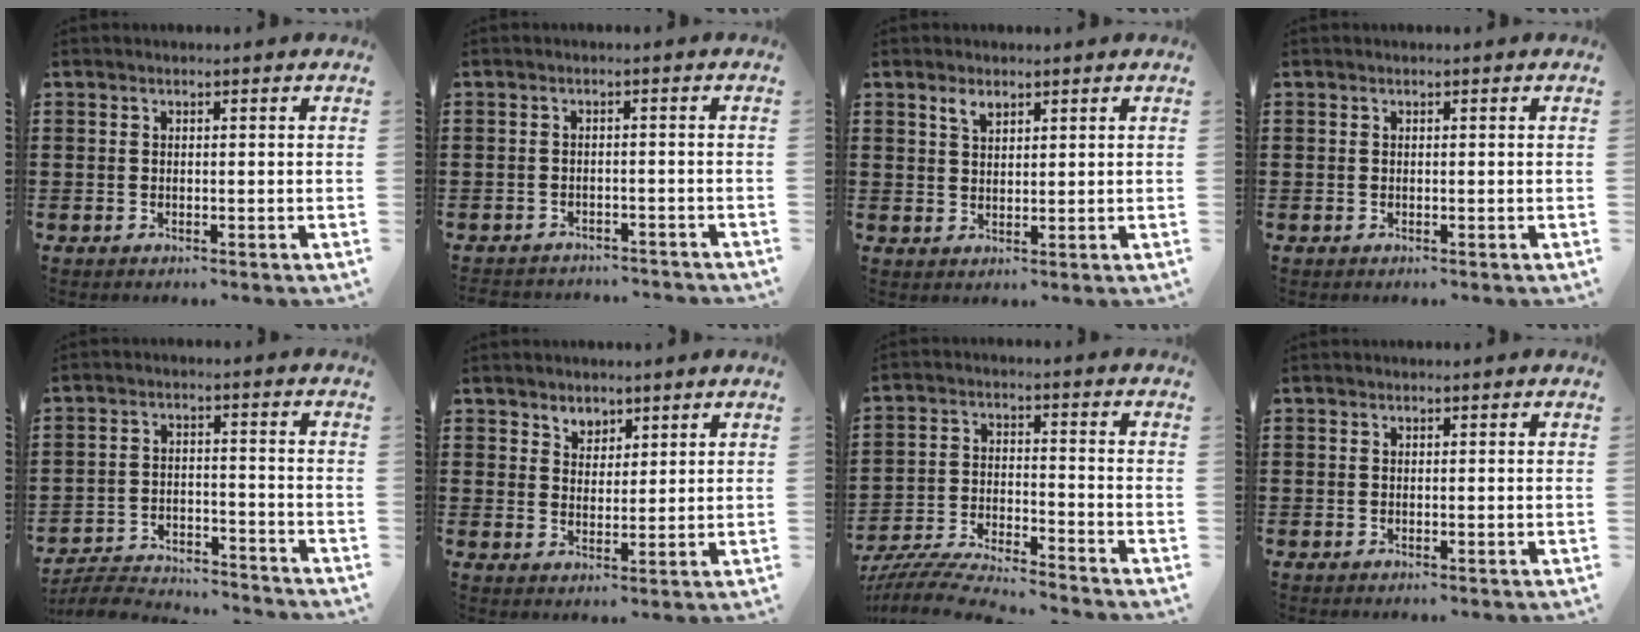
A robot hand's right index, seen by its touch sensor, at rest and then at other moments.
{"total": 2.0, "force": [-2.0, 0.3, -0.1], "torque": [-0.006, 0.000, -0.045]}
{"total": 2.2, "force": [1.6, 1.1, 1.1], "torque": [-0.018, 0.000, 0.028]}
{"total": 0.0}
{"total": 5.1, "force": [-5.0, 0.8, 0.9], "torque": [-0.030, 0.002, -0.103]}
{"total": 3.3, "force": [2.6, 2.1, -0.1], "torque": [-0.013, 0.006, 0.049]}
{"total": 6.5, "force": [-6.3, 0.1, 1.5], "torque": [-0.047, -0.005, -0.128]}
{"total": 0.0}